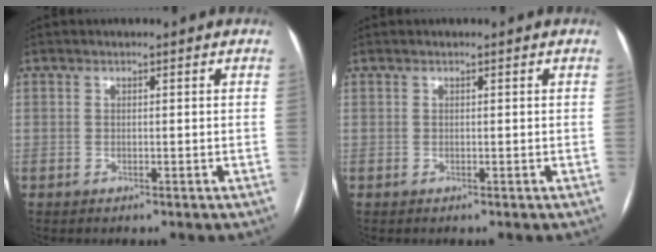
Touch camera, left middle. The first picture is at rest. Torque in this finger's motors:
{"motor_torque": [-0.01, 0.07, 0.00, 0.00]}